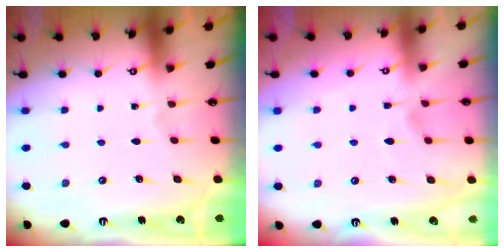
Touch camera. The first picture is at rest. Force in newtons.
{"total": 2.9, "press": 2.6, "slide": 1.2}